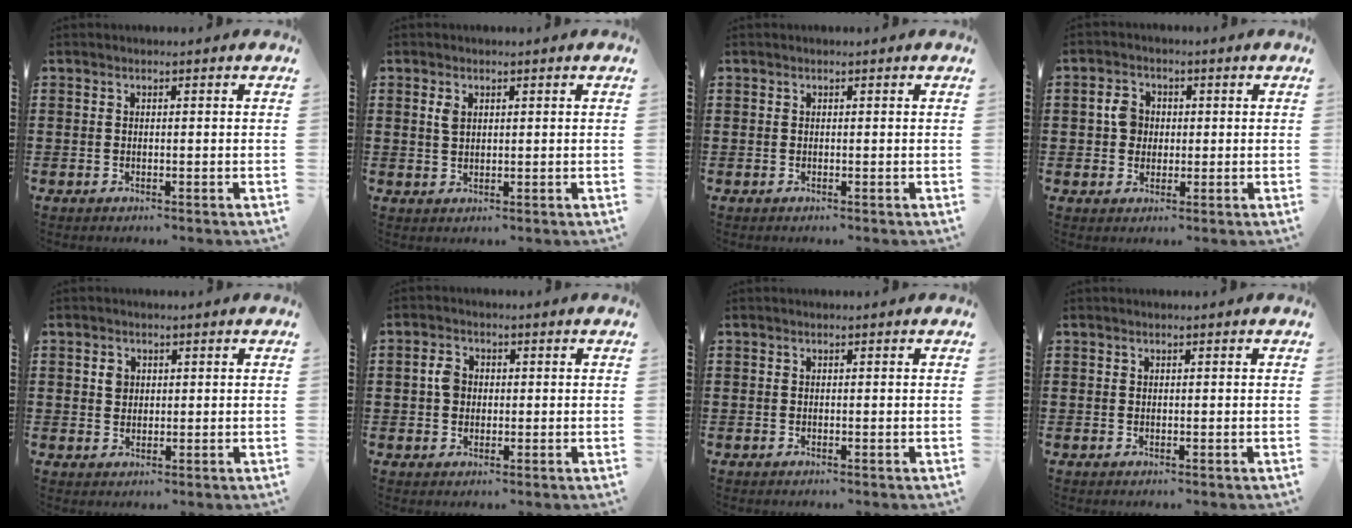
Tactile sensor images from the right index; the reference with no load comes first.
{"total": 1.7, "force": [0.7, 0.9, 1.3], "torque": [-0.029, 0.003, 0.012]}
{"total": 0.0}
{"total": 3.7, "force": [0.1, 3.2, 1.9], "torque": [-0.047, 0.013, -0.002]}
{"total": 1.9, "force": [0.6, 1.5, 0.9], "torque": [-0.023, 0.007, 0.011]}
{"total": 3.0, "force": [0.1, 2.3, 1.9], "torque": [-0.043, 0.011, 0.001]}
{"total": 0.0}
{"total": 0.0}